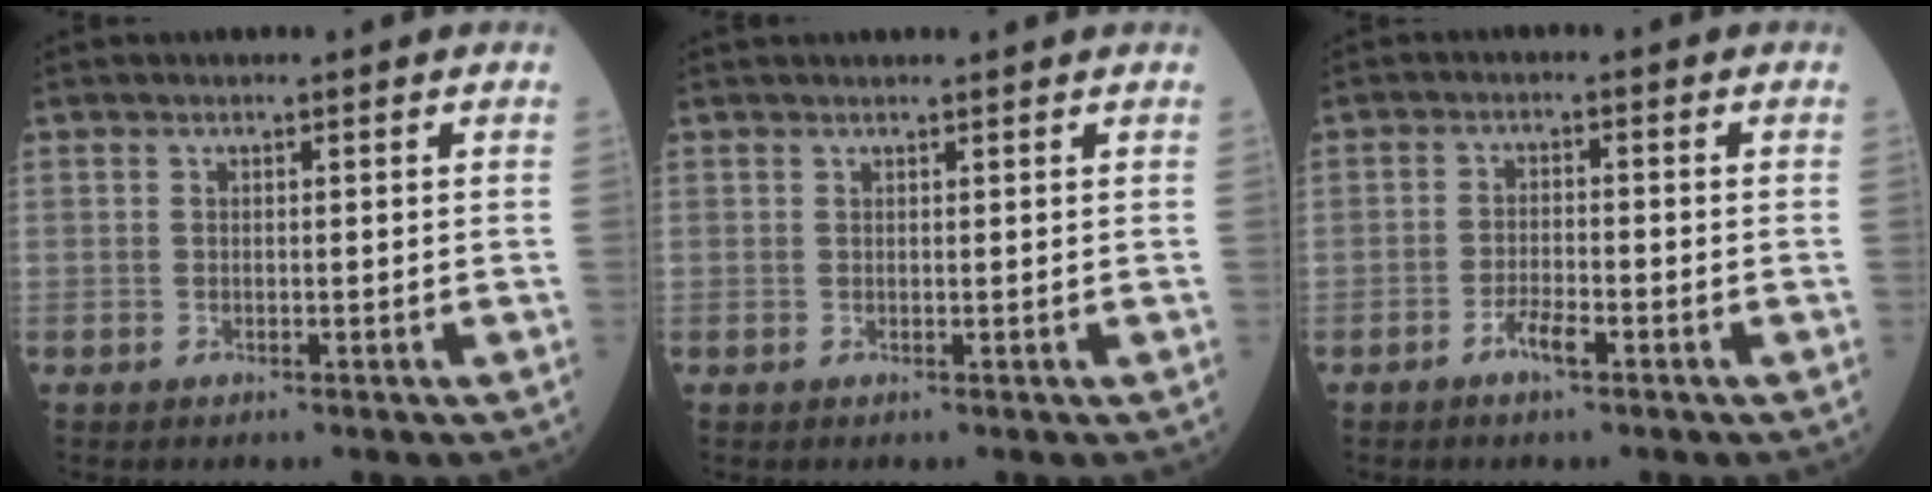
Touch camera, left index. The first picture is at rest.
{"total": 2.0, "force": [1.9, -0.1, 0.6], "torque": [-0.006, 0.023, 0.030]}
{"total": 3.0, "force": [-2.0, 0.5, 2.1], "torque": [-0.040, 0.000, -0.039]}